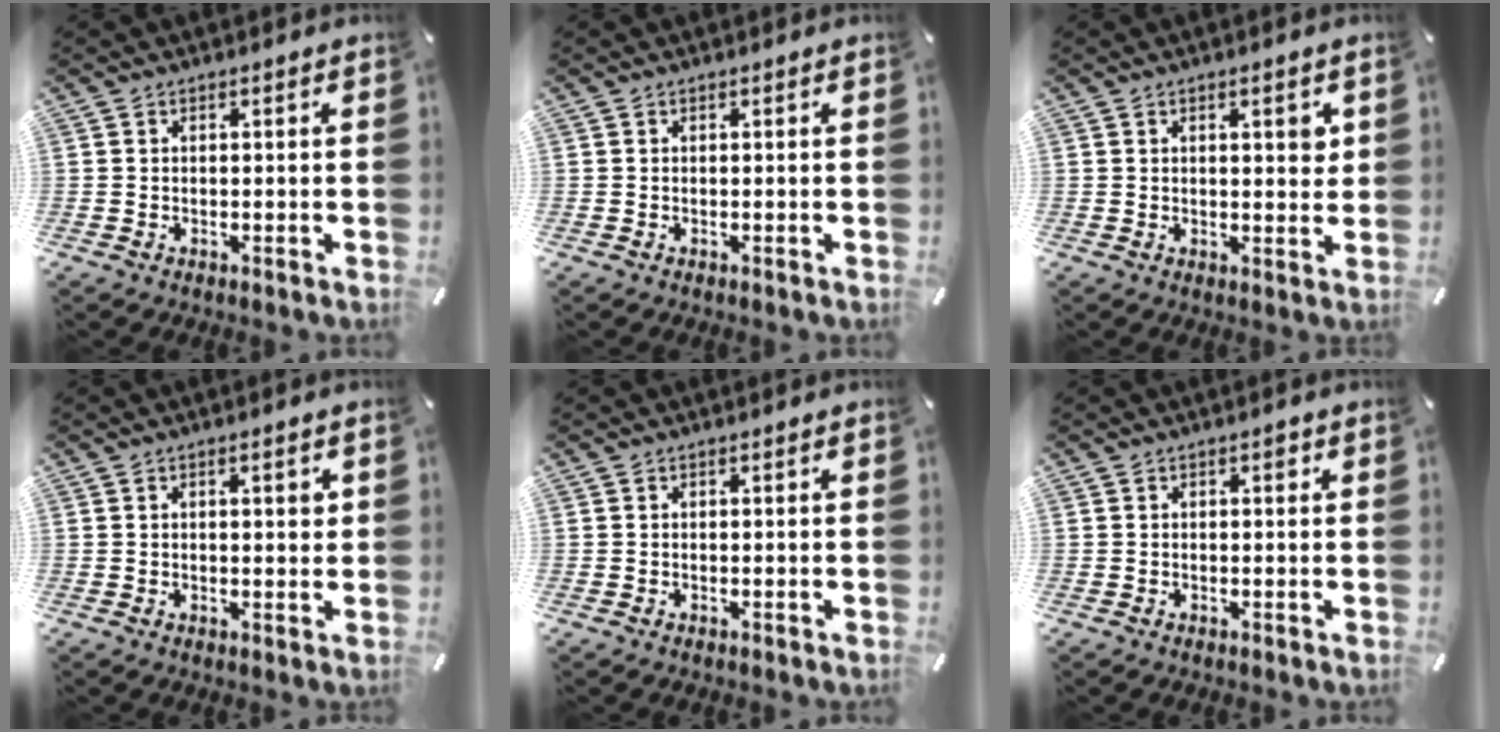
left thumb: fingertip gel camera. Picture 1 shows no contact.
{"total": 0.0}
{"total": 4.0, "force": [1.5, 1.6, 3.4], "torque": [-0.046, -0.005, 0.018]}
{"total": 2.5, "force": [0.8, 0.9, 2.2], "torque": [-0.027, 0.000, 0.006]}
{"total": 0.0}
{"total": 1.2, "force": [0.3, 0.7, 1.0], "torque": [-0.011, 0.003, 0.001]}